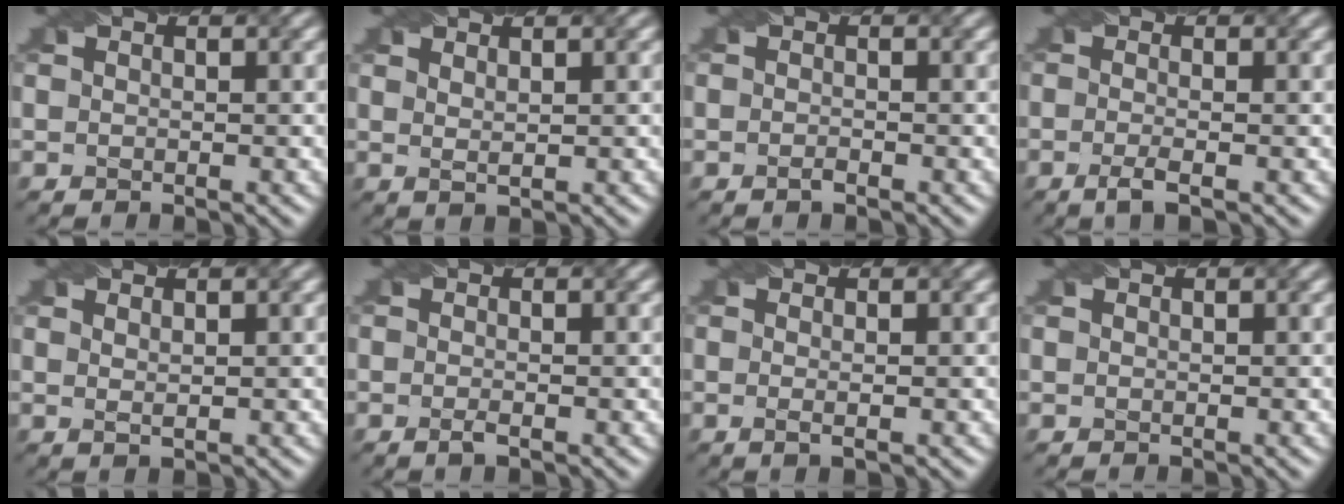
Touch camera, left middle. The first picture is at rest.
{"total": 1.6, "force": [1.1, 0.4, 1.1], "torque": [-0.012, 0.002, 0.015]}
{"total": 0.9, "force": [-0.8, 0.0, 0.5], "torque": [-0.011, 0.001, -0.016]}
{"total": 2.1, "force": [-1.1, 0.2, 1.8], "torque": [-0.038, -0.001, -0.023]}
{"total": 1.2, "force": [0.8, 0.3, 0.9], "torque": [-0.012, -0.001, 0.012]}
{"total": 1.1, "force": [-0.6, 0.0, 0.9], "torque": [-0.019, 0.002, -0.015]}
{"total": 1.3, "force": [-0.3, 0.0, 1.2], "torque": [-0.017, 0.001, -0.011]}
{"total": 0.0}